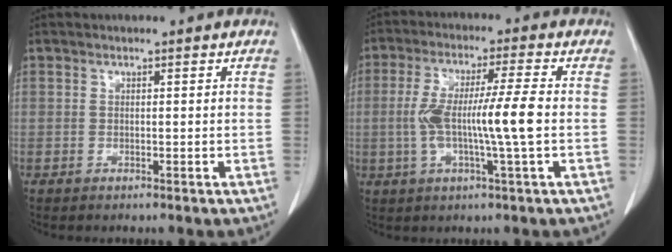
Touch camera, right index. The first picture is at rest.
{"total": 10.0, "force": [-0.9, -0.2, 10.0], "torque": [-0.193, 0.007, -0.020]}